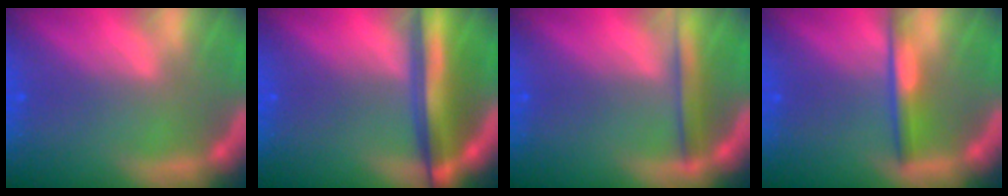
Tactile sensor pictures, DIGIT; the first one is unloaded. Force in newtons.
{"total": 7.6}
{"total": 2.9}
{"total": 3.0}